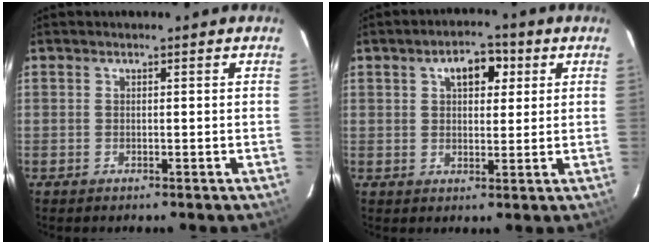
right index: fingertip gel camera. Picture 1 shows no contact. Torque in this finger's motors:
{"motor_torque": [0.35, 0.24, 0.17, 0.05]}